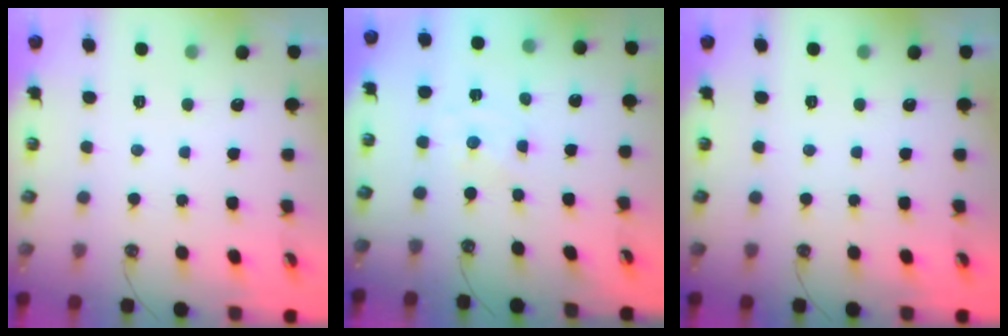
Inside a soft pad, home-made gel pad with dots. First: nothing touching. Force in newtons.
{"total": 0.0}
{"total": 0.0}